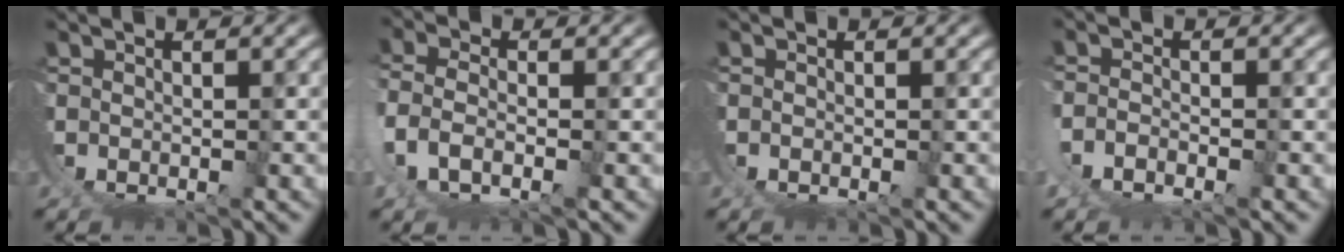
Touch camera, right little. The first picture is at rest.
{"total": 3.1, "force": [-0.6, 0.8, 2.9], "torque": [-0.077, -0.014, -0.002]}
{"total": 0.7, "force": [-0.1, -0.7, 0.3], "torque": [-0.001, 0.000, -0.003]}
{"total": 1.6, "force": [-1.0, 0.1, 1.3], "torque": [-0.028, -0.006, -0.018]}